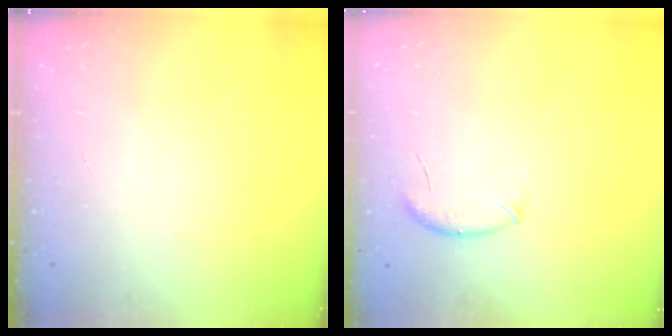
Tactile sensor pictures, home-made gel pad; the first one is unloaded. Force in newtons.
{"total": 6.4, "press": 6.3, "slide": 1.0}